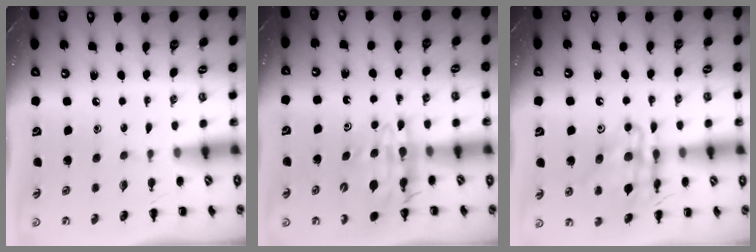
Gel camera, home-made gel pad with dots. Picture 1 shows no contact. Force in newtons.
{"total": 13.4, "press": 12.9, "slide": 3.5}
{"total": 15.2, "press": 15.1, "slide": 1.7}